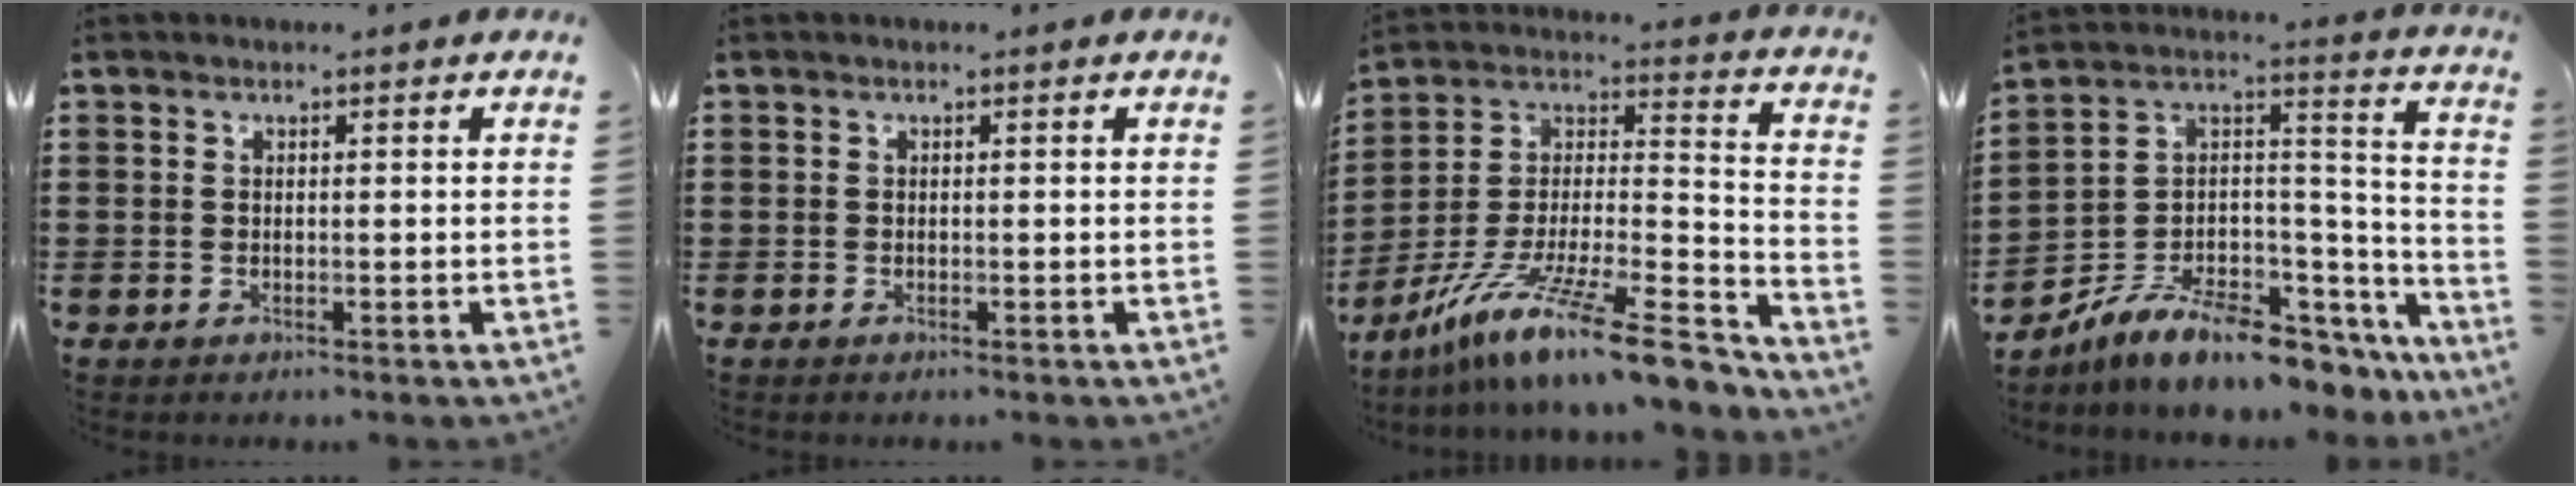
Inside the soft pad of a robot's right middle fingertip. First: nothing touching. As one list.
[{"total": 0.0}, {"total": 16.4, "force": [-12.1, 1.3, 11.0], "torque": [-0.208, 0.019, -0.222]}, {"total": 8.3, "force": [-6.8, 2.3, 4.1], "torque": [-0.094, -0.003, -0.138]}]